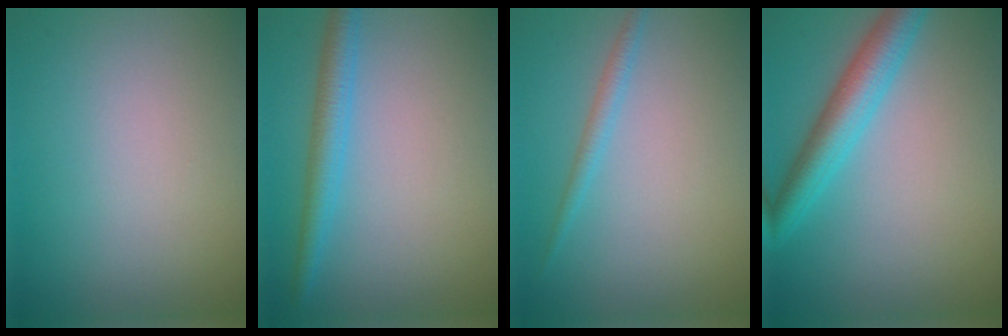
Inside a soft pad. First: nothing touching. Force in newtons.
{"total": 3.0, "press": 3.0, "slide": 0.0}
{"total": 1.3, "press": 1.3, "slide": 0.1}
{"total": 4.5, "press": 4.5, "slide": 0.3}